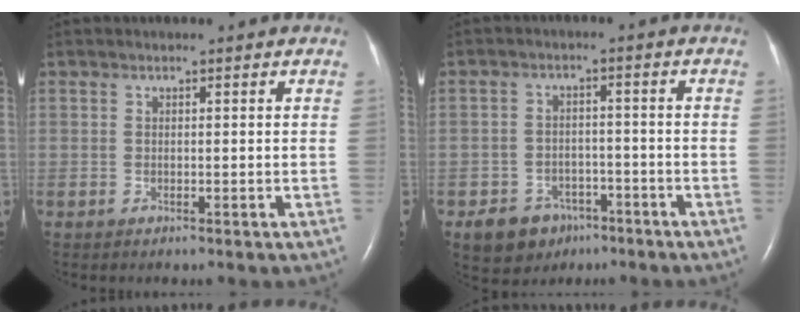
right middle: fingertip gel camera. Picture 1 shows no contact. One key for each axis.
{"total": 6.6, "fx": -4.0, "fy": 4.8, "fz": 1.9, "tx": -0.038, "ty": 0.006, "tz": -0.057}